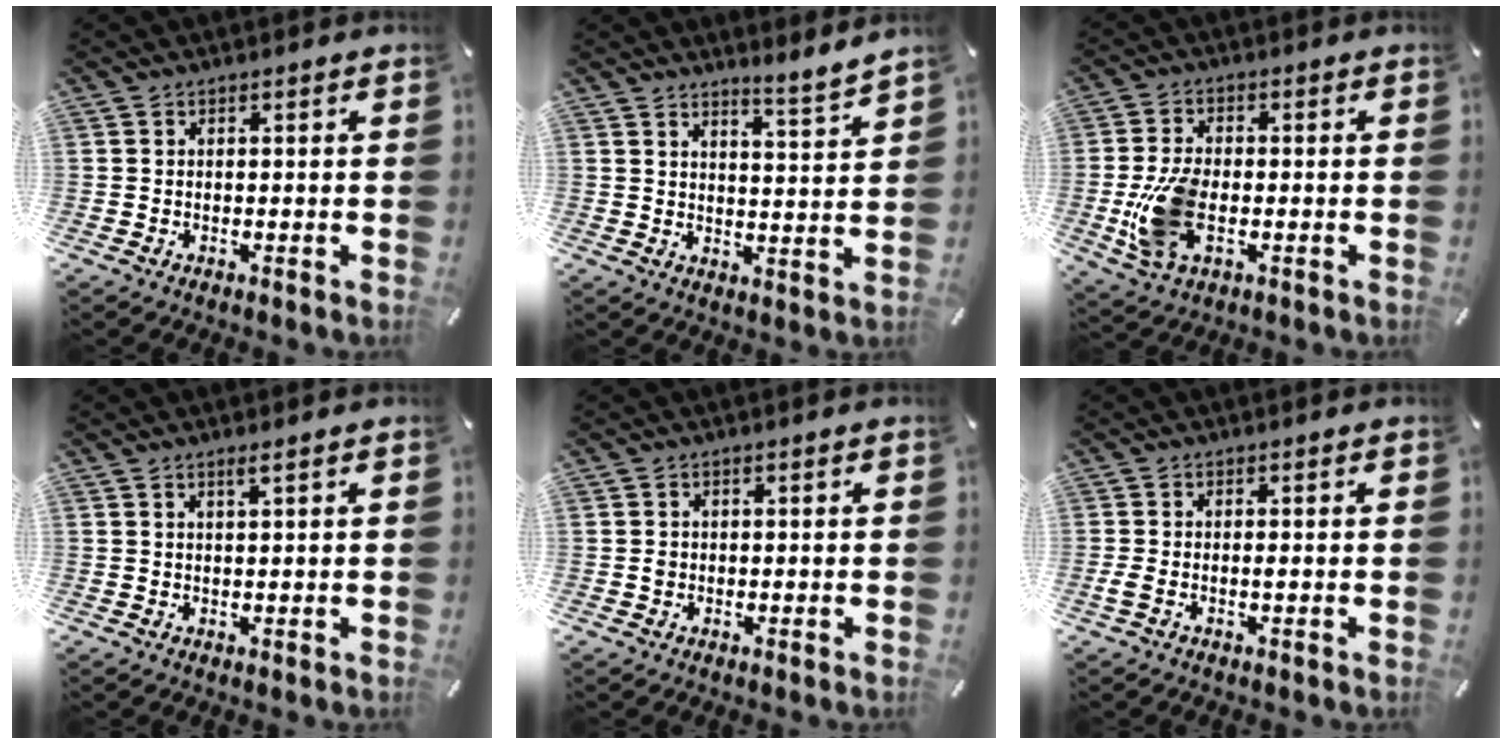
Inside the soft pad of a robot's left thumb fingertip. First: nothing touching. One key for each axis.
{"total": 4.9, "fx": 4.7, "fy": -0.6, "fz": 1.0, "tx": -0.021, "ty": -0.043, "tz": 0.081}
{"total": 11.5, "fx": -2.2, "fy": 6.7, "fz": 9.1, "tx": -0.203, "ty": -0.009, "tz": -0.034}
{"total": 1.5, "fx": 1.0, "fy": 0.0, "fz": 1.2, "tx": -0.024, "ty": -0.002, "tz": 0.018}
{"total": 0.9, "fx": 0.0, "fy": 0.8, "fz": 0.3, "tx": -0.006, "ty": 0.004, "tz": -0.001}
{"total": 1.4, "fx": -0.4, "fy": 0.4, "fz": 1.3, "tx": -0.025, "ty": -0.002, "tz": -0.007}